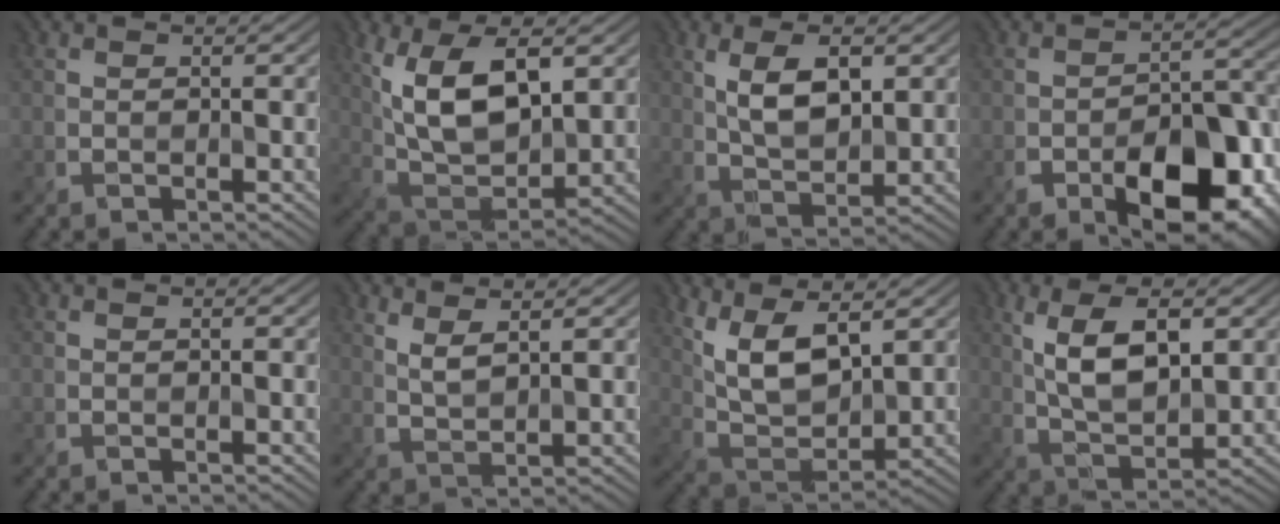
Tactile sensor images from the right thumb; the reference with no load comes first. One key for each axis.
{"total": 11.5, "fx": 3.9, "fy": 5.6, "fz": 9.2, "tx": -0.200, "ty": 0.000, "tz": 0.078}
{"total": 6.3, "fx": 2.2, "fy": 2.8, "fz": 5.2, "tx": -0.106, "ty": 0.002, "tz": 0.045}
{"total": 11.7, "fx": -5.5, "fy": 6.0, "fz": 8.5, "tx": -0.129, "ty": -0.013, "tz": -0.078}
{"total": 0.0}
{"total": 3.0, "fx": 2.2, "fy": 0.5, "fz": 1.9, "tx": -0.038, "ty": 0.002, "tz": 0.050}
{"total": 9.1, "fx": 4.6, "fy": 3.8, "fz": 6.9, "tx": -0.156, "ty": 0.000, "tz": 0.097}
{"total": 8.4, "fx": 2.7, "fy": 3.6, "fz": 7.1, "tx": -0.142, "ty": 0.003, "tz": 0.051}